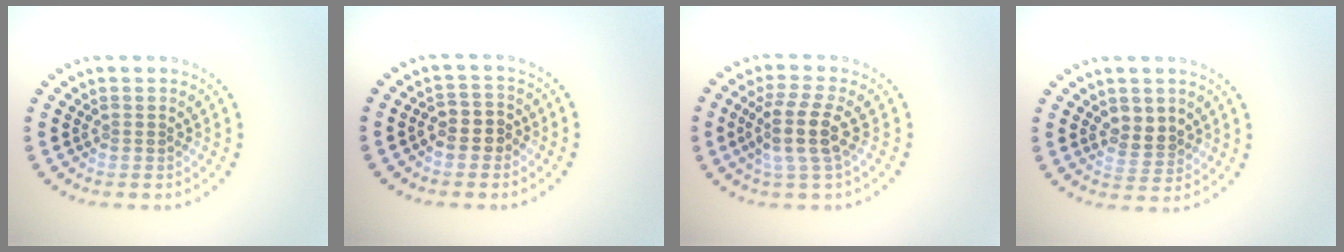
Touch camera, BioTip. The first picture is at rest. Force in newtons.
{"total": 2.3, "press": 2.1, "slide": 0.9}
{"total": 3.8, "press": 3.1, "slide": 2.3}
{"total": 2.6, "press": 2.5, "slide": 0.7}